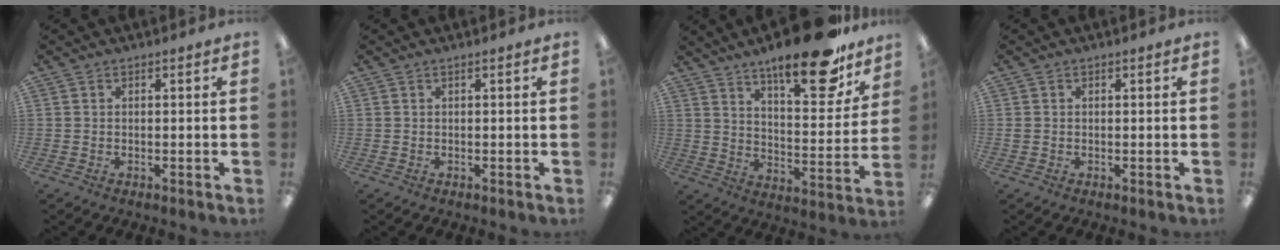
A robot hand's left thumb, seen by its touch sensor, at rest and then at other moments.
{"total": 0.0}
{"total": 20.3, "force": [15.1, 6.2, 12.1], "torque": [-0.176, -0.095, 0.245]}
{"total": 0.7, "force": [0.0, 0.6, -0.2], "torque": [0.003, 0.006, -0.001]}